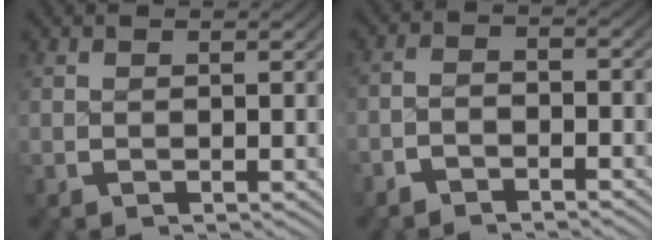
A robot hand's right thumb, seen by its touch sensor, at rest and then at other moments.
{"total": 2.2, "force": [-1.9, 0.9, 0.5], "torque": [-0.002, 0.001, -0.040]}